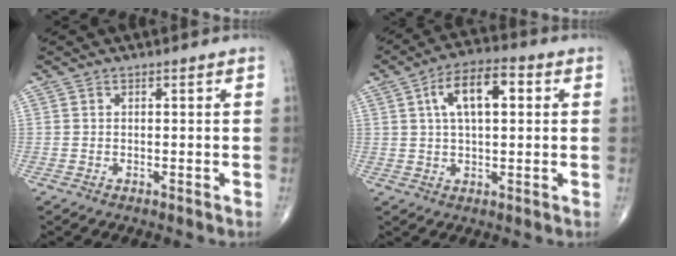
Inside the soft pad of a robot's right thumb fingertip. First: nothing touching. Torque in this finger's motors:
{"motor_torque": [0.12, 1.75, 0.83, 0.39, 0.08]}